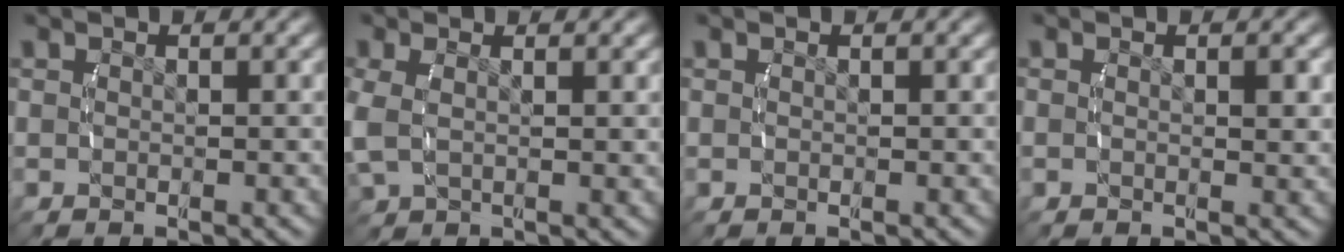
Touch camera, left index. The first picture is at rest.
{"total": 2.7, "force": [0.6, 1.6, 2.1], "torque": [-0.068, -0.011, 0.024]}
{"total": 0.0}
{"total": 1.3, "force": [0.0, 0.5, 1.2], "torque": [-0.021, -0.004, 0.000]}